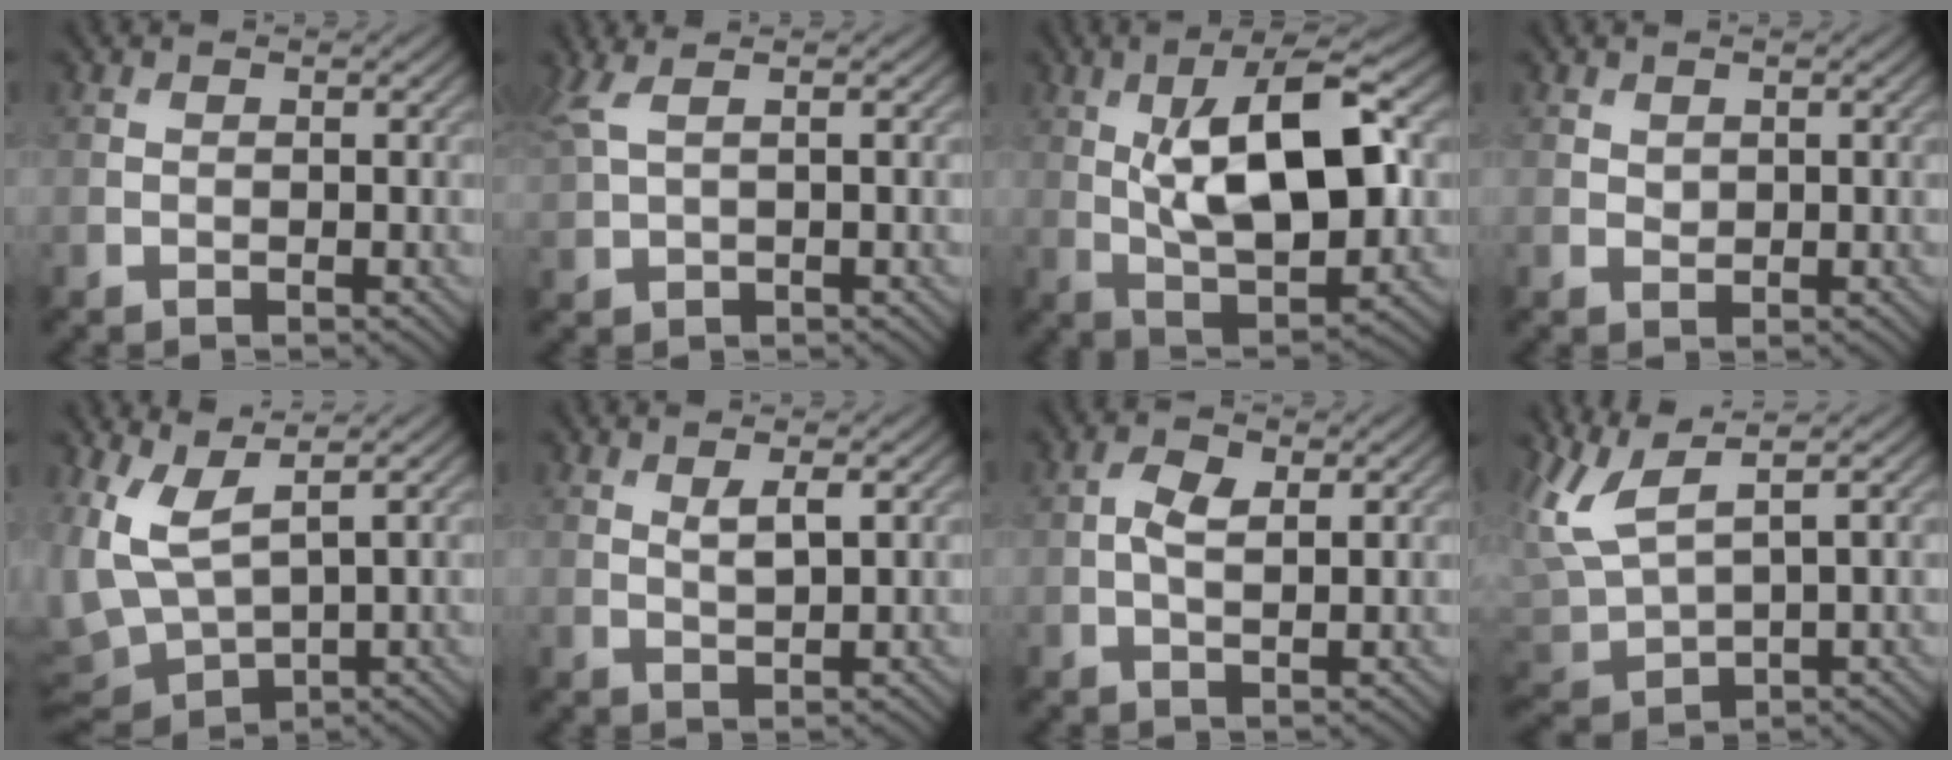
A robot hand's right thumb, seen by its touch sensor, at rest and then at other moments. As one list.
[{"total": 3.7, "force": [1.8, 0.9, 3.1], "torque": [-0.083, 0.017, 0.040]}, {"total": 13.9, "force": [2.4, 5.5, 12.6], "torque": [-0.219, 0.004, 0.037]}, {"total": 0.8, "force": [0.5, 0.5, 0.3], "torque": [-0.008, -0.003, 0.013]}, {"total": 7.9, "force": [2.3, 3.4, 6.7], "torque": [-0.179, -0.011, 0.047]}, {"total": 2.4, "force": [1.1, 0.6, 2.1], "torque": [-0.042, -0.002, 0.023]}, {"total": 3.0, "force": [0.5, 1.4, 2.6], "torque": [-0.056, 0.000, 0.008]}, {"total": 6.7, "force": [3.7, 2.0, 5.2], "torque": [-0.136, 0.011, 0.076]}]